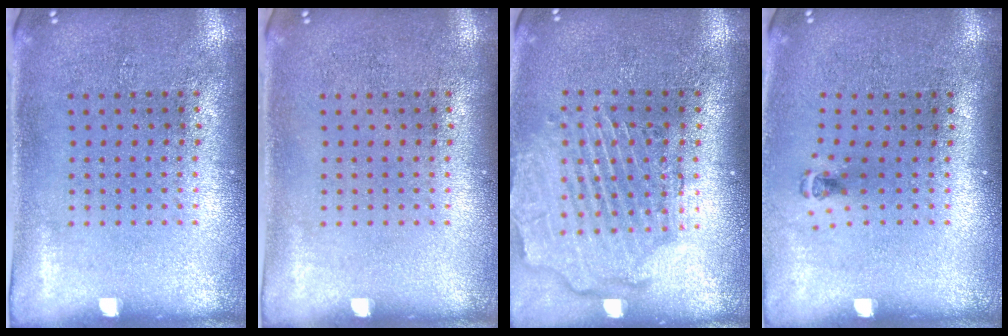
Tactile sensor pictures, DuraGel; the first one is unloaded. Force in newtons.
{"total": 0.0}
{"total": 2.6, "press": 2.2, "slide": 1.4}
{"total": 0.5, "press": 0.4, "slide": 0.4}